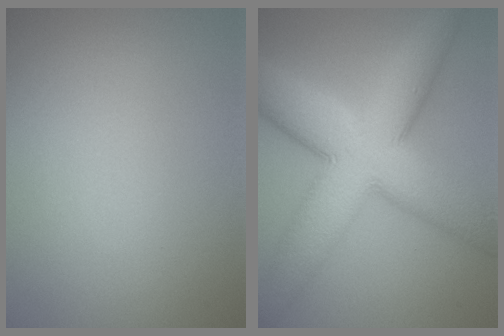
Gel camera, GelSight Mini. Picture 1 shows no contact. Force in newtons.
{"total": 12.2, "press": 12.2, "slide": 0.3}